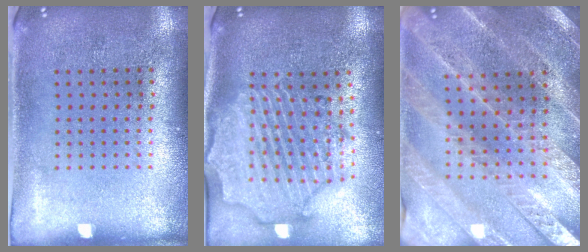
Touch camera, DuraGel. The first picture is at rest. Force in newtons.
{"total": 3.0, "press": 2.6, "slide": 1.5}
{"total": 2.5, "press": 2.5, "slide": 0.3}